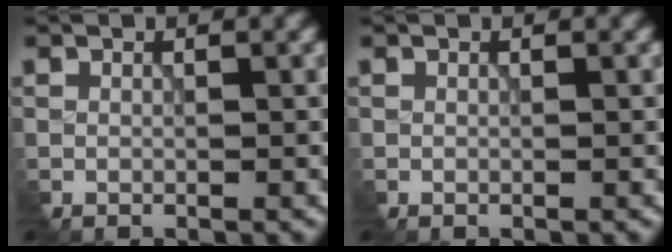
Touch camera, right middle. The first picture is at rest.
{"total": 0.0}